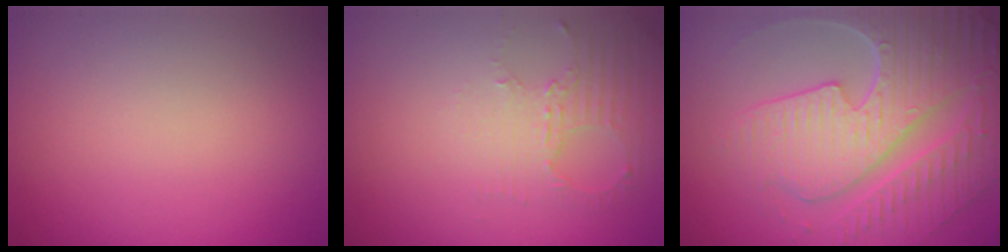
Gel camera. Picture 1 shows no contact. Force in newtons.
{"total": 2.6, "press": 1.9, "slide": 1.9}
{"total": 9.2, "press": 6.6, "slide": 6.4}